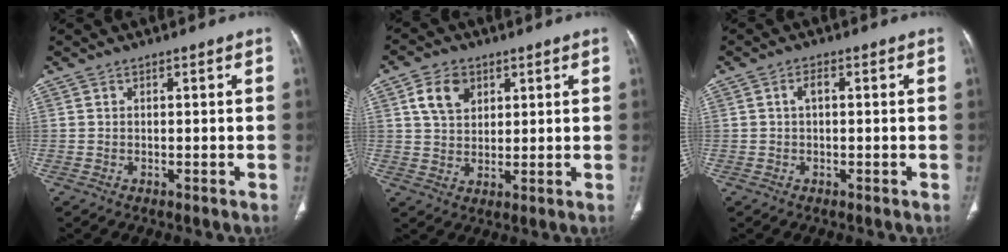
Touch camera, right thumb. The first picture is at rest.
{"total": 7.1, "force": [3.0, 5.1, 3.9], "torque": [-0.047, -0.009, 0.055]}
{"total": 1.6, "force": [0.1, 0.8, 1.4], "torque": [-0.026, 0.004, -0.001]}